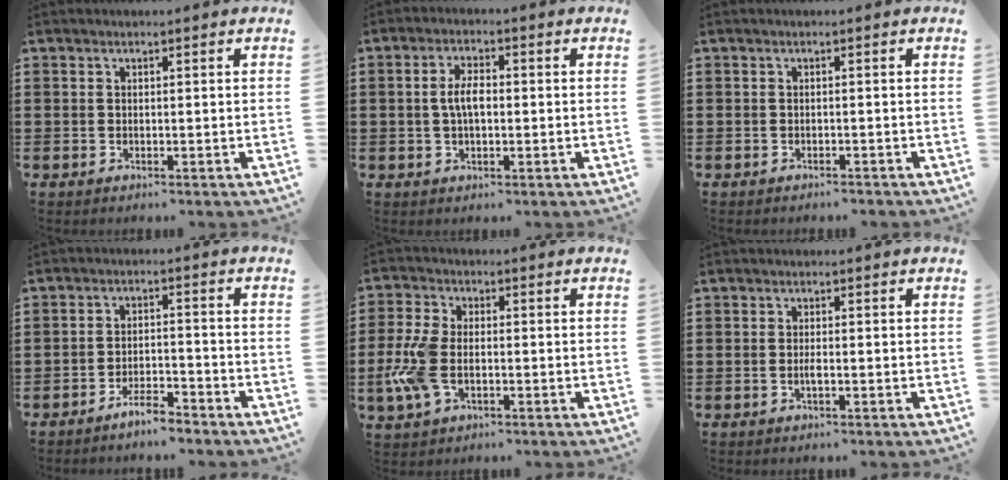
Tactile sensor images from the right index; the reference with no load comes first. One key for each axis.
{"total": 4.1, "fx": 0.0, "fy": 1.9, "fz": 3.7, "tx": -0.078, "ty": 0.004, "tz": -0.004}
{"total": 0.8, "fx": -0.7, "fy": 0.0, "fz": 0.1, "tx": -0.005, "ty": -0.002, "tz": -0.015}
{"total": 3.9, "fx": -3.7, "fy": 0.5, "fz": 1.2, "tx": -0.022, "ty": 0.011, "tz": -0.072}
{"total": 7.2, "fx": -1.6, "fy": 4.0, "fz": 5.8, "tx": -0.141, "ty": -0.004, "tz": -0.035}
{"total": 1.3, "fx": -0.4, "fy": 0.2, "fz": 1.2, "tx": -0.032, "ty": -0.005, "tz": -0.010}